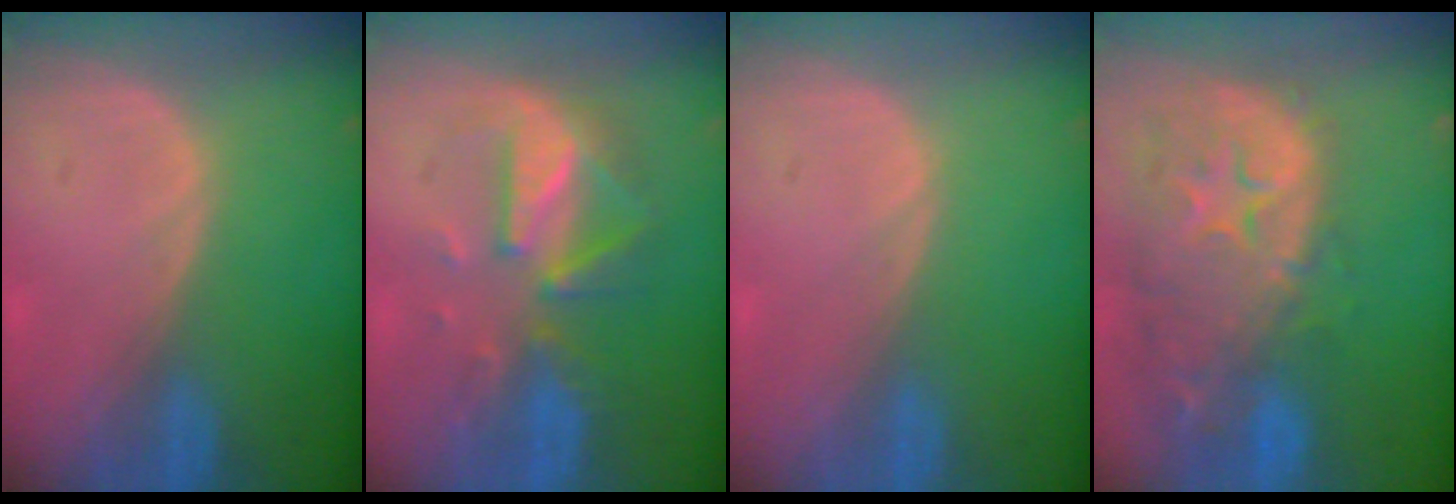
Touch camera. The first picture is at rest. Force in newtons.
{"total": 8.1, "press": 7.9, "slide": 2.0}
{"total": 0.0}
{"total": 14.0, "press": 11.3, "slide": 8.2}